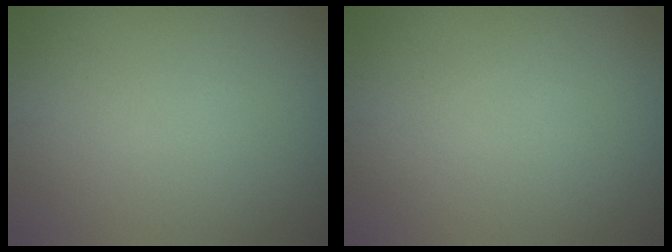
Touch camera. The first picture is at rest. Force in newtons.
{"total": 0.0}